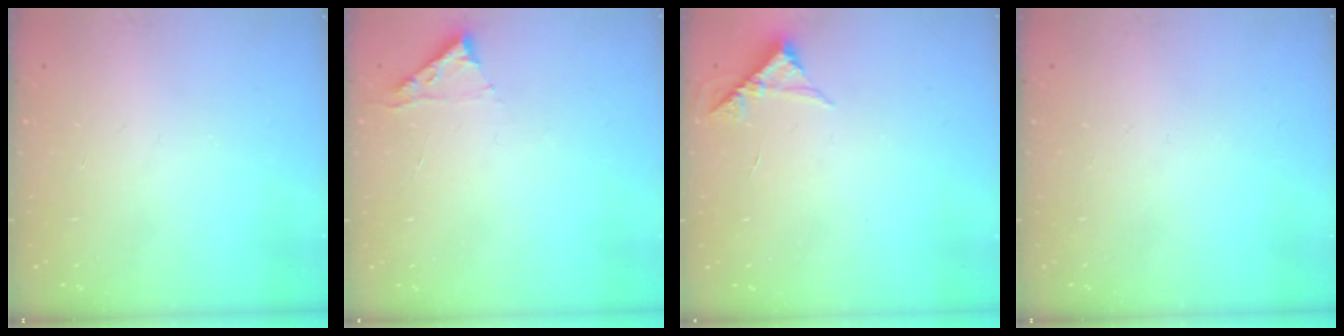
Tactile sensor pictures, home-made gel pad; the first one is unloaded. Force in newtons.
{"total": 2.8, "press": 2.8, "slide": 0.3}
{"total": 4.6, "press": 4.6, "slide": 0.3}
{"total": 0.0}